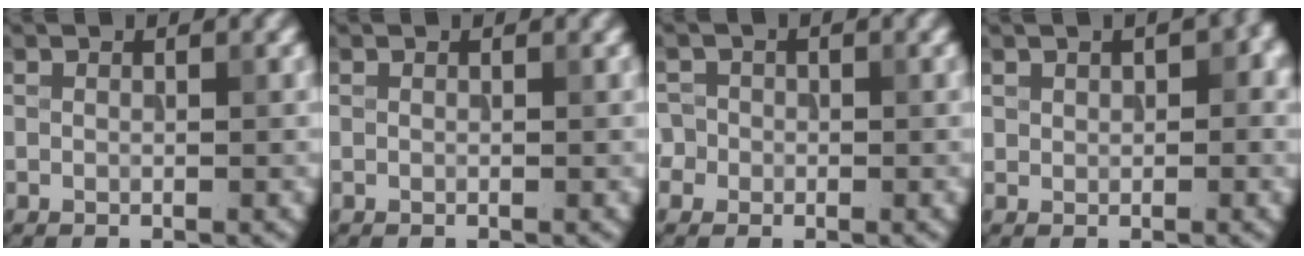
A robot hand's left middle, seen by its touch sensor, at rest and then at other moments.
{"total": 0.0}
{"total": 2.7, "force": [-0.8, 2.5, 0.7], "torque": [0.002, 0.019, -0.032]}
{"total": 3.2, "force": [0.8, 2.1, 2.2], "torque": [-0.030, 0.003, 0.015]}